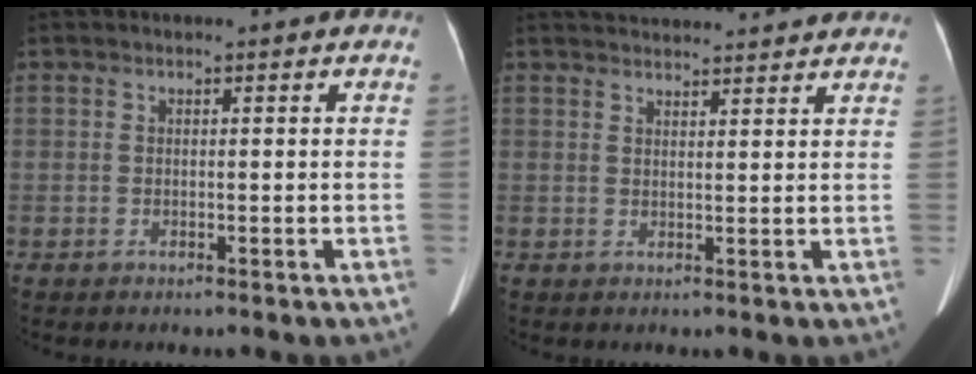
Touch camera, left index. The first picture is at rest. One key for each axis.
{"total": 9.4, "fx": 9.0, "fy": 0.7, "fz": 2.3, "tx": -0.032, "ty": 0.028, "tz": 0.111}